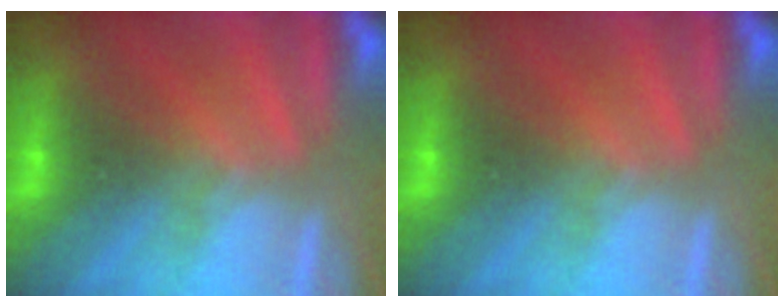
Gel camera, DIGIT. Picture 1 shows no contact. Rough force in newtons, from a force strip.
{"total": 0.0}